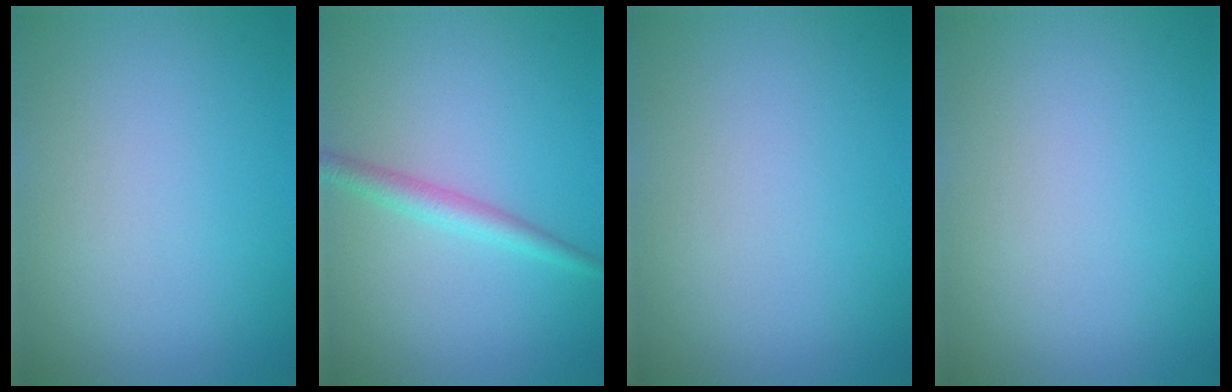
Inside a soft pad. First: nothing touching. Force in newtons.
{"total": 2.1, "press": 2.1, "slide": 0.0}
{"total": 0.0}
{"total": 0.0}